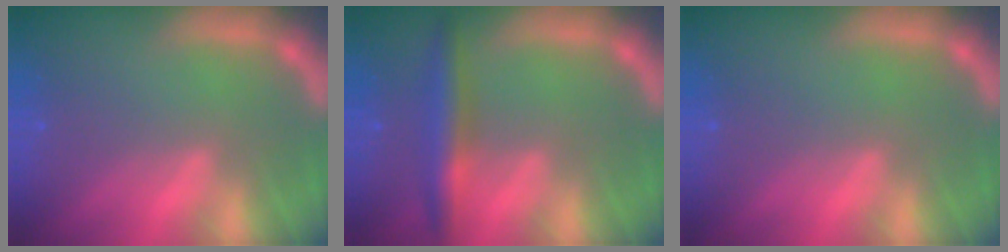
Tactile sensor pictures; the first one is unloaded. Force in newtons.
{"total": 4.5}
{"total": 0.0}